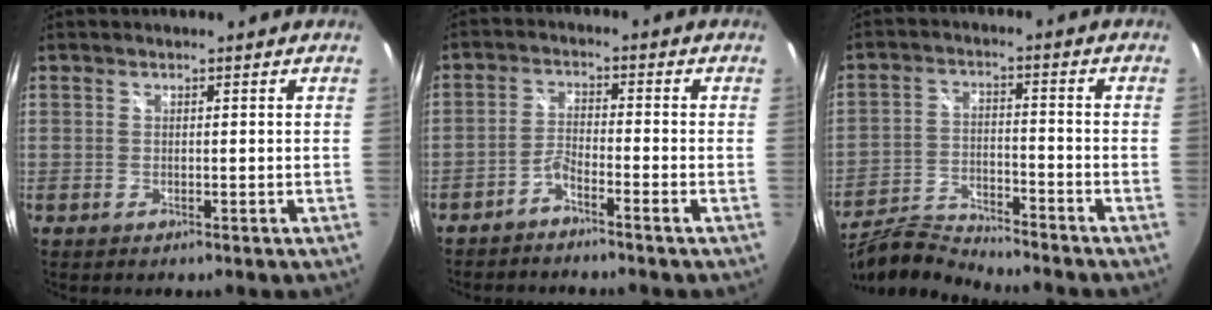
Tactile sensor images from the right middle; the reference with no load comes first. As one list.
[{"total": 2.8, "force": [-2.3, -0.1, 1.6], "torque": [-0.054, 0.010, -0.047]}, {"total": 11.2, "force": [-10.8, 0.5, 2.9], "torque": [-0.067, -0.012, -0.203]}]